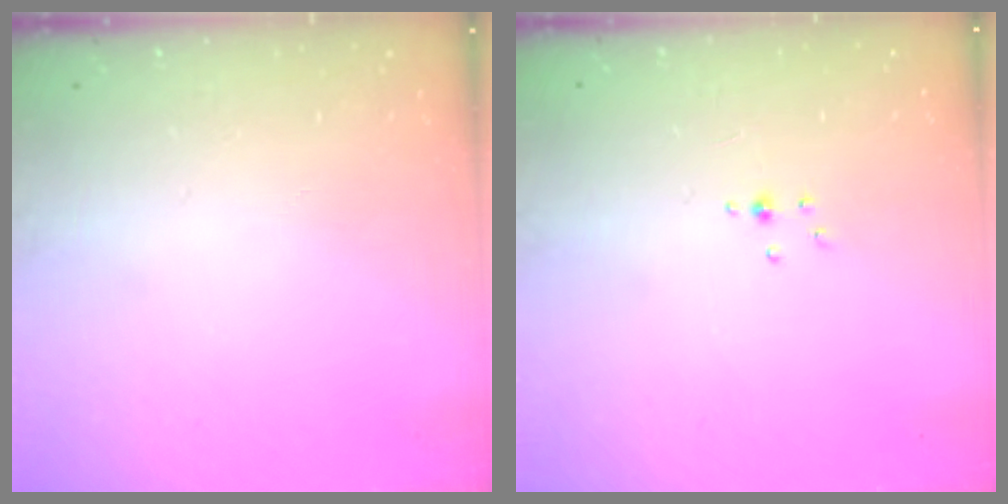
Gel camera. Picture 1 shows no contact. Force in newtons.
{"total": 2.5, "press": 2.3, "slide": 1.0}